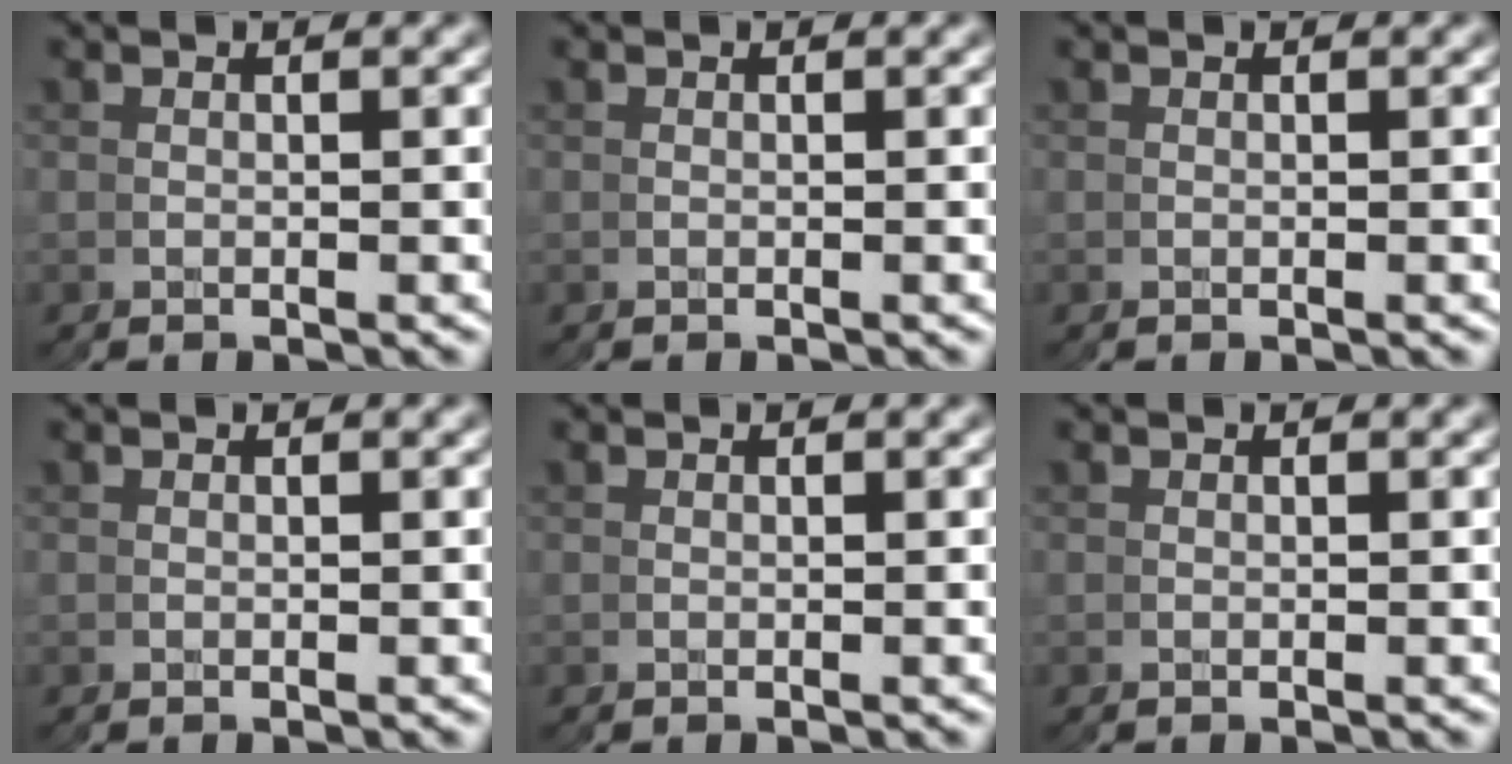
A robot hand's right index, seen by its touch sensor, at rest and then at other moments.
{"total": 0.0}
{"total": 0.0}
{"total": 0.0}
{"total": 0.0}
{"total": 0.0}